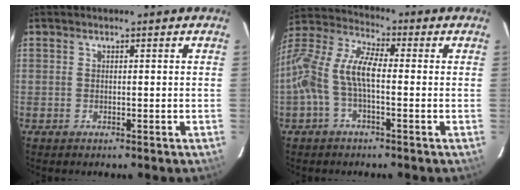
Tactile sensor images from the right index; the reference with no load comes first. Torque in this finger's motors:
{"motor_torque": [0.45, -0.16, 0.35, 0.21]}